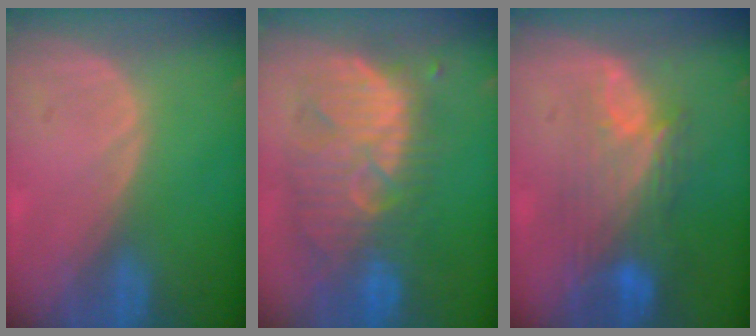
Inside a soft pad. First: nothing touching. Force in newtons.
{"total": 10.5, "press": 10.2, "slide": 2.6}
{"total": 9.6, "press": 8.1, "slide": 5.1}